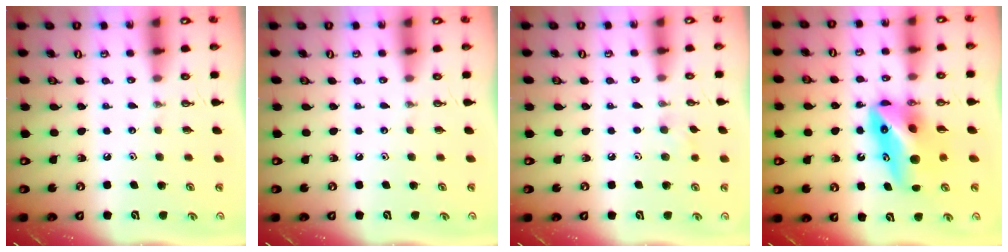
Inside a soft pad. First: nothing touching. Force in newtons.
{"total": 0.0}
{"total": 6.2, "press": 6.1, "slide": 1.0}
{"total": 10.9, "press": 10.8, "slide": 1.6}